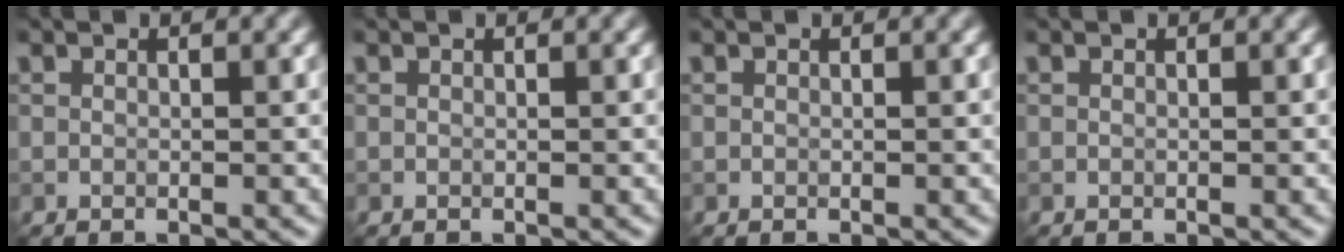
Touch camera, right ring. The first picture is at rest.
{"total": 0.0}
{"total": 0.0}
{"total": 0.0}